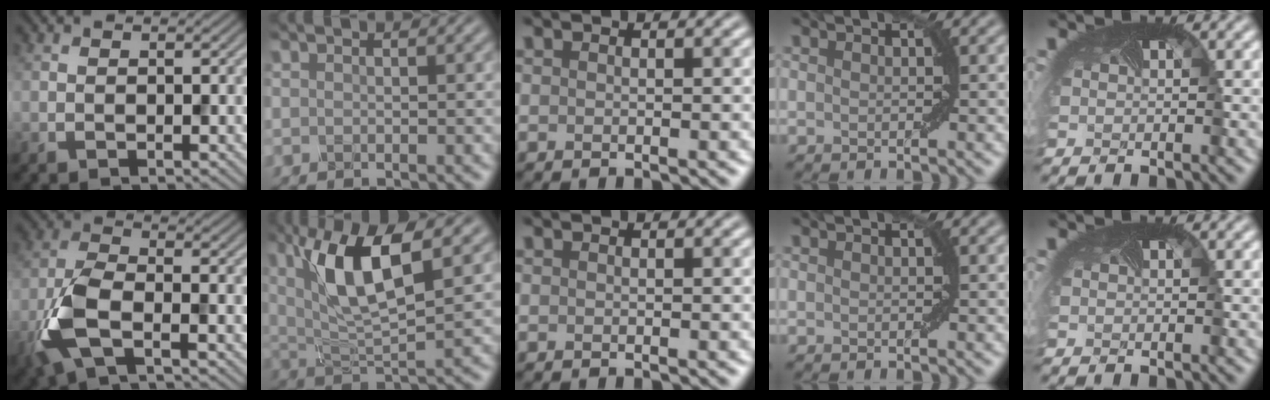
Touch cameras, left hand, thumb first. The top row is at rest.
{"thumb": {"total": 7.4, "force": [-2.8, 3.2, 6.1], "torque": [-0.152, -0.003, -0.070]}, "index": {"total": 8.6, "force": [3.2, 2.5, 7.6], "torque": [-0.144, -0.004, 0.059]}}